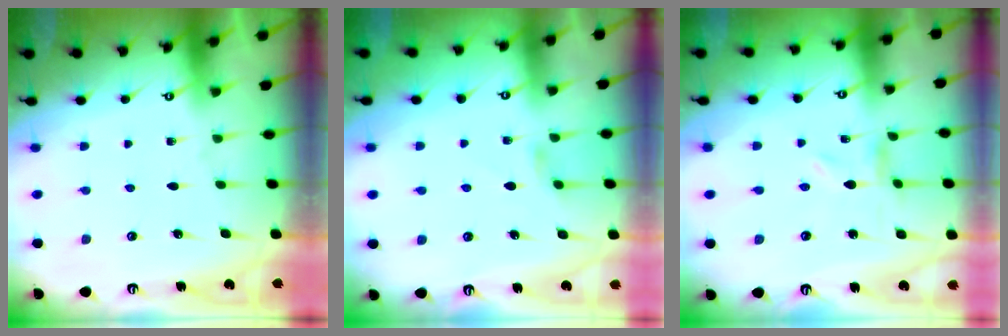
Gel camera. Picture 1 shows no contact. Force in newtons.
{"total": 2.2, "press": 2.1, "slide": 0.5}
{"total": 0.0}